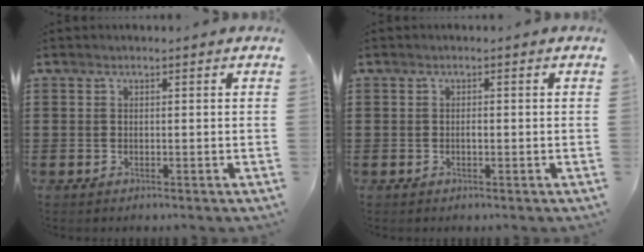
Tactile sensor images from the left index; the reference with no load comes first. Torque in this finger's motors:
{"motor_torque": [0.31, 0.25, 0.01, 0.03]}